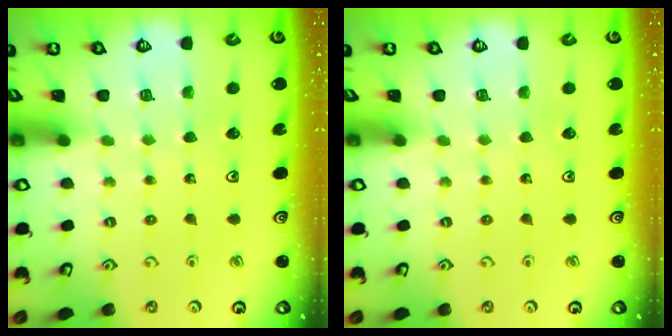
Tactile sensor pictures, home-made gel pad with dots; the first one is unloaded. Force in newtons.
{"total": 0.0}